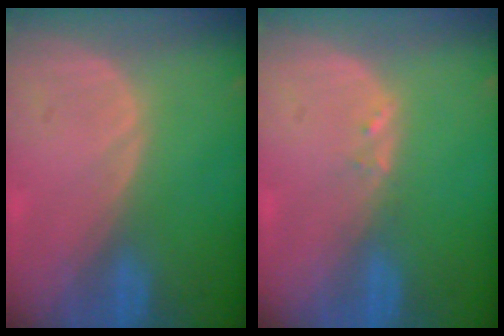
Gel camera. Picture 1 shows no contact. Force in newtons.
{"total": 1.0, "press": 1.0, "slide": 0.2}